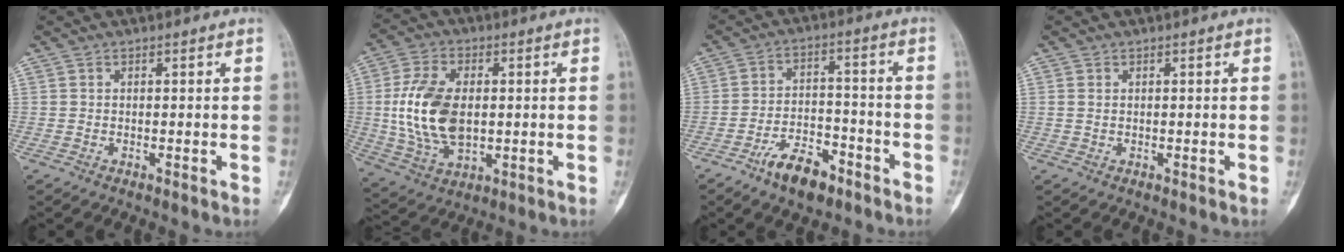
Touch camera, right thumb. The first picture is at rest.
{"total": 14.7, "force": [0.3, 8.8, 11.8], "torque": [-0.226, -0.004, 0.014]}
{"total": 9.5, "force": [-6.4, 4.4, 5.6], "torque": [-0.077, 0.045, -0.111]}
{"total": 0.7, "force": [0.1, 0.5, 0.4], "torque": [-0.010, 0.001, 0.006]}